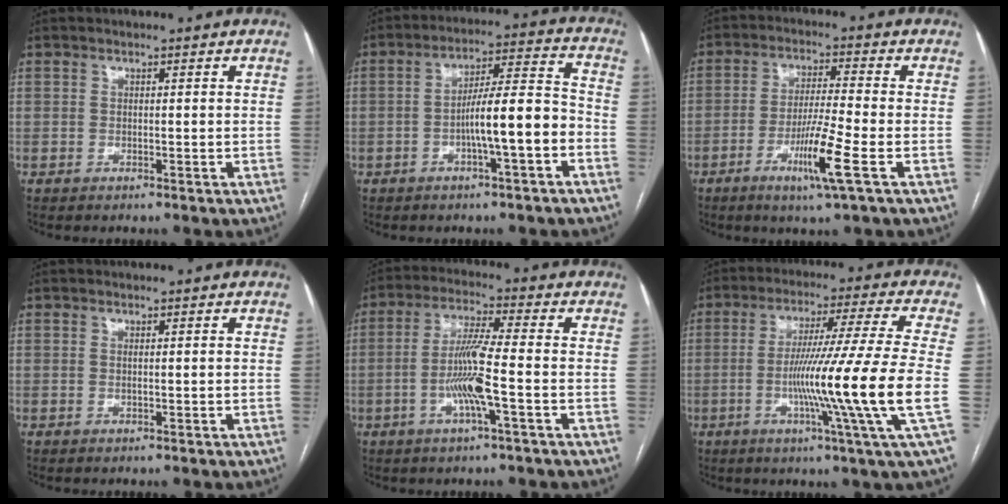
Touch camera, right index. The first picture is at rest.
{"total": 9.9, "force": [-3.4, 0.6, 9.2], "torque": [-0.155, 0.025, -0.052]}
{"total": 8.7, "force": [-3.7, -0.8, 7.8], "torque": [-0.149, -0.017, -0.070]}
{"total": 0.6, "force": [0.0, 0.0, 0.6], "torque": [-0.014, -0.001, 0.002]}
{"total": 8.6, "force": [-2.3, -0.2, 8.2], "torque": [-0.166, 0.000, -0.047]}
{"total": 17.1, "force": [-3.6, -3.2, 16.4], "torque": [-0.284, -0.023, -0.072]}